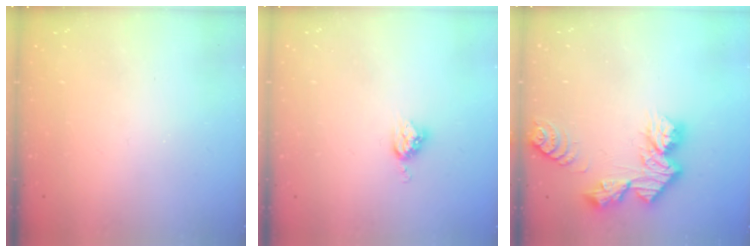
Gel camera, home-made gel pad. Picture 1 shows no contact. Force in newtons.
{"total": 5.8, "press": 5.8, "slide": 0.3}
{"total": 12.8, "press": 12.7, "slide": 1.1}